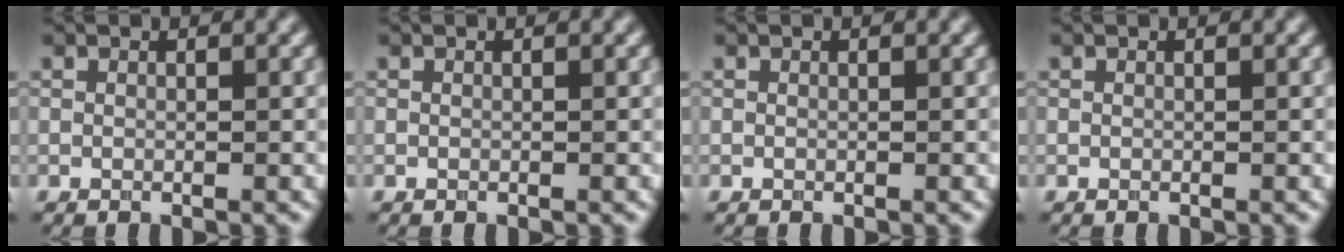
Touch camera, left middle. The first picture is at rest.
{"total": 0.0}
{"total": 0.0}
{"total": 0.0}